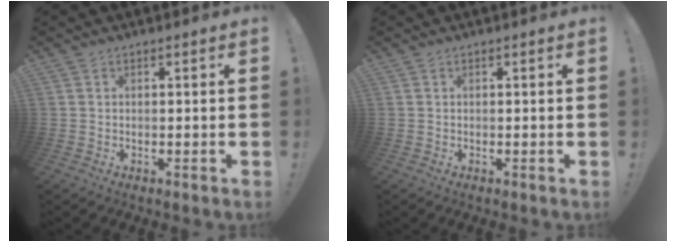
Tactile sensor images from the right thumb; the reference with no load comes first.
{"total": 0.0}